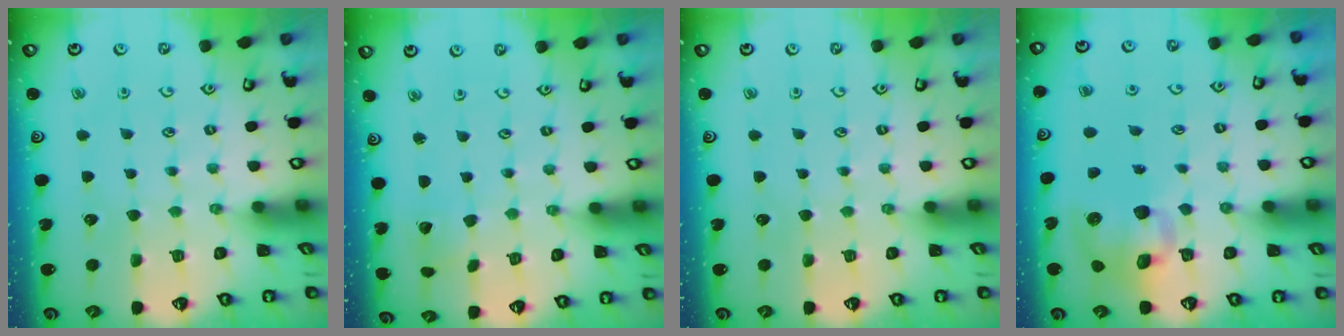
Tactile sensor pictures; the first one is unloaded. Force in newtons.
{"total": 2.0, "press": 2.0, "slide": 0.2}
{"total": 0.0}
{"total": 9.7, "press": 9.5, "slide": 1.6}